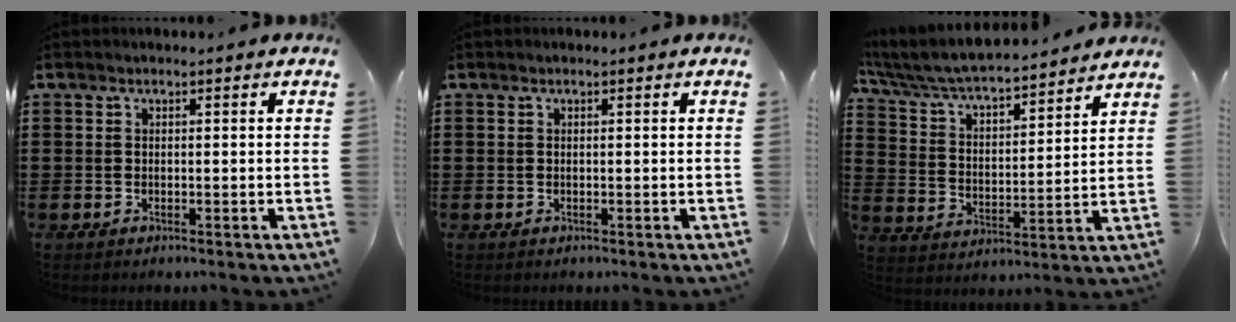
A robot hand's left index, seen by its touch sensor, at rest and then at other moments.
{"total": 0.0}
{"total": 5.9, "force": [5.5, 0.5, 2.1], "torque": [-0.065, -0.039, 0.089]}